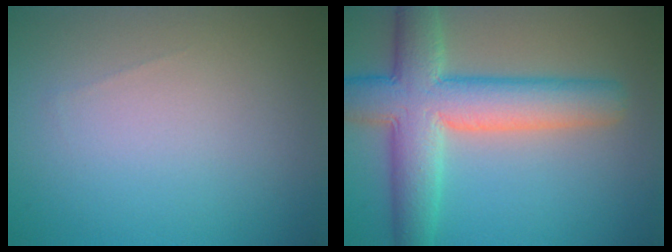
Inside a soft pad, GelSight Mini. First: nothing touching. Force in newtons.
{"total": 9.1, "press": 9.1, "slide": 0.6}